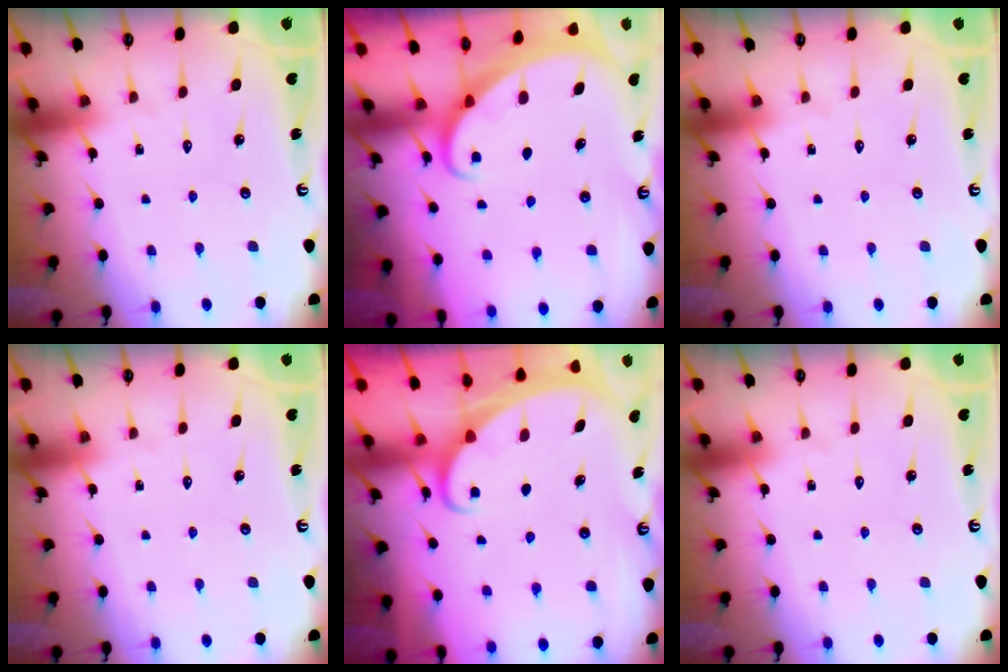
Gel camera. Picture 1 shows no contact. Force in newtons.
{"total": 1.6, "press": 1.6, "slide": 0.1}
{"total": 0.0}
{"total": 0.0}
{"total": 2.0, "press": 2.0, "slide": 0.3}
{"total": 0.0}